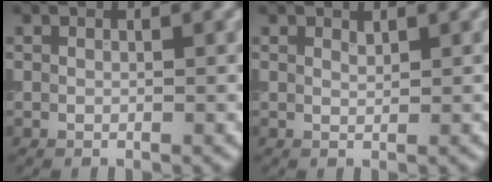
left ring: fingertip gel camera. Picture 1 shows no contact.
{"total": 0.6, "force": [0.5, 0.1, 0.2], "torque": [-0.002, -0.003, 0.012]}